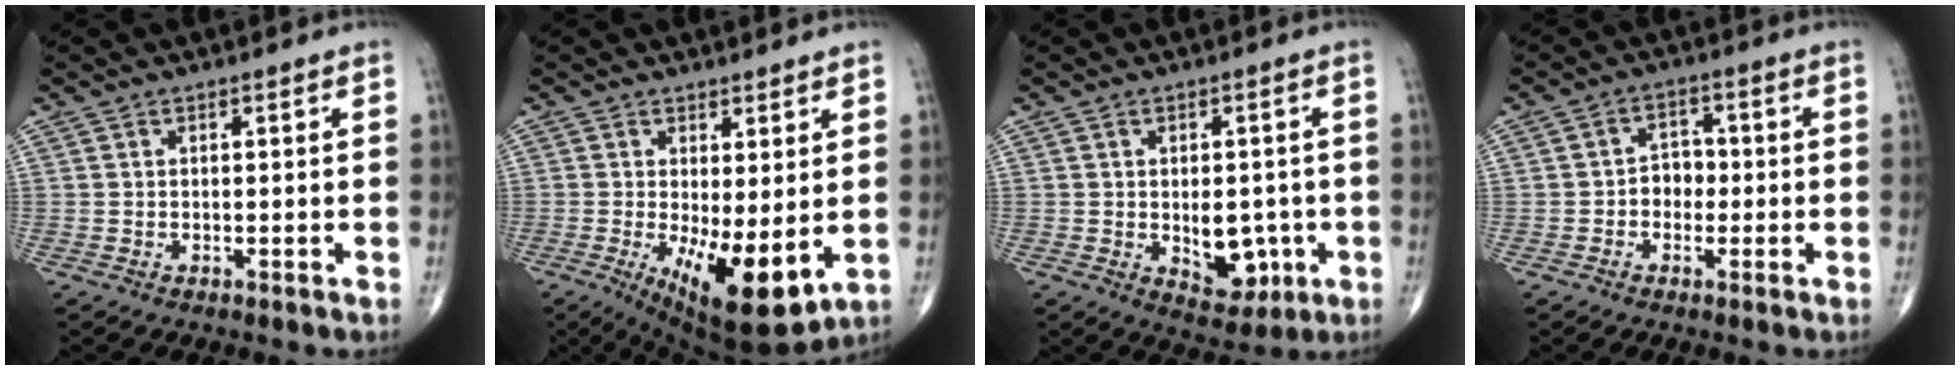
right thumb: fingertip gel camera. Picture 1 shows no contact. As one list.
[{"total": 12.1, "force": [-2.0, 4.3, 11.1], "torque": [-0.171, -0.029, -0.015]}, {"total": 8.2, "force": [-1.5, 5.2, 6.2], "torque": [-0.052, -0.002, -0.006]}, {"total": 4.2, "force": [-0.8, 3.4, 2.3], "torque": [-0.013, 0.016, -0.022]}]